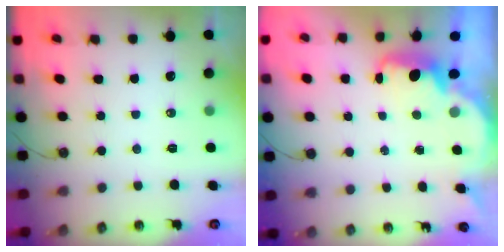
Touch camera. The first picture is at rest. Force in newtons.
{"total": 2.2, "press": 2.1, "slide": 0.6}